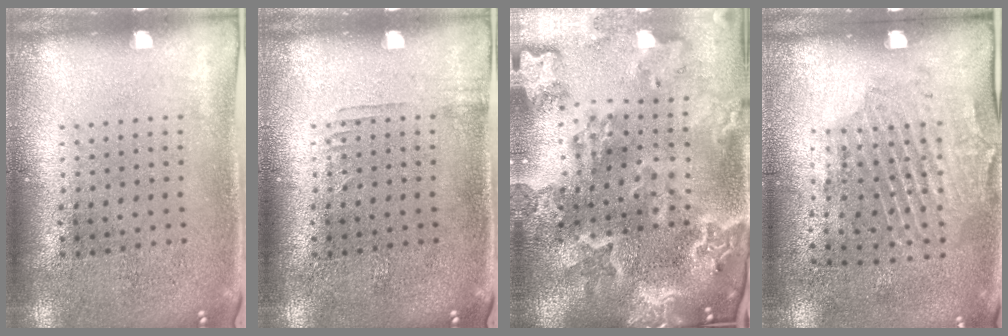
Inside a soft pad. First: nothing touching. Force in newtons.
{"total": 0.6, "press": 0.6, "slide": 0.2}
{"total": 4.7, "press": 3.8, "slide": 2.8}
{"total": 1.8, "press": 1.1, "slide": 1.4}